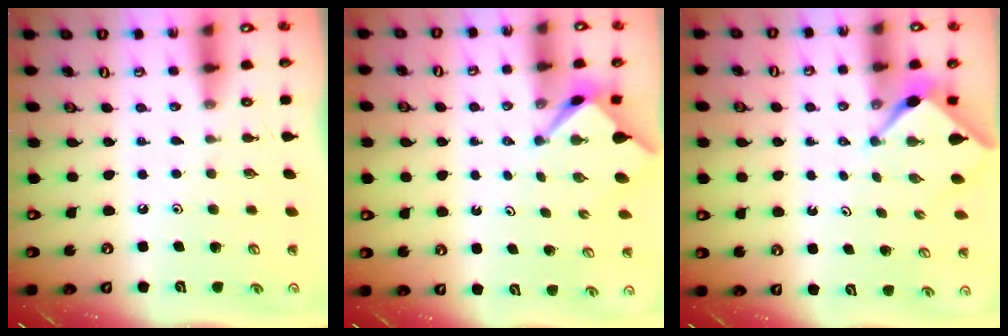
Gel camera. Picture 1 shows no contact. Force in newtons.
{"total": 2.9, "press": 2.9, "slide": 0.4}
{"total": 2.2, "press": 2.1, "slide": 0.3}